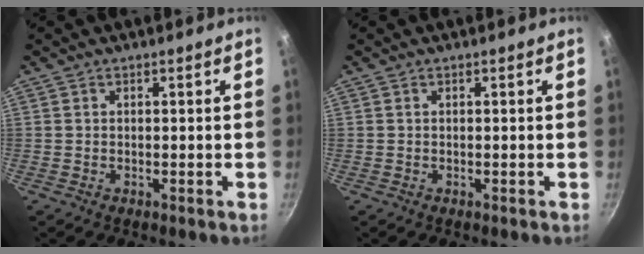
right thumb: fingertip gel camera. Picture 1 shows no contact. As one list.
[{"total": 0.0}]